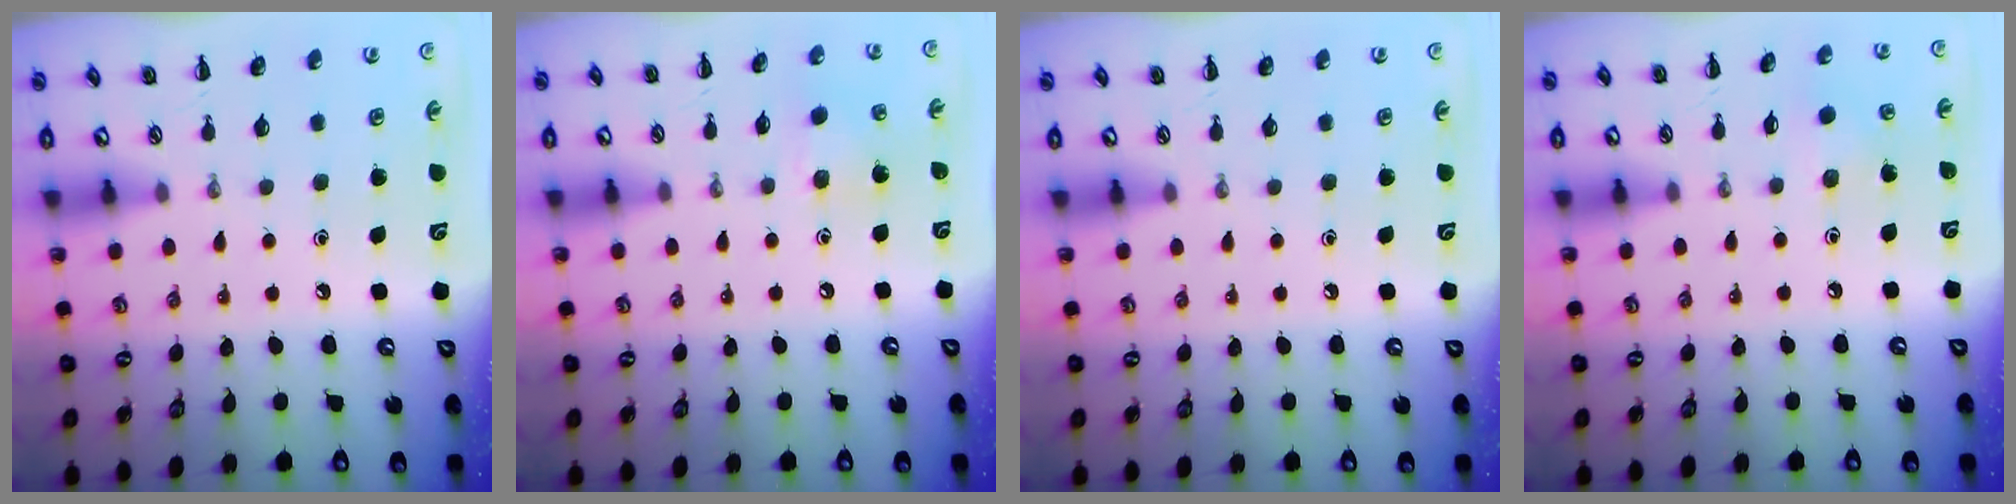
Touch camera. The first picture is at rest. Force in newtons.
{"total": 6.7, "press": 6.4, "slide": 1.7}
{"total": 0.0}
{"total": 2.7, "press": 2.6, "slide": 0.6}